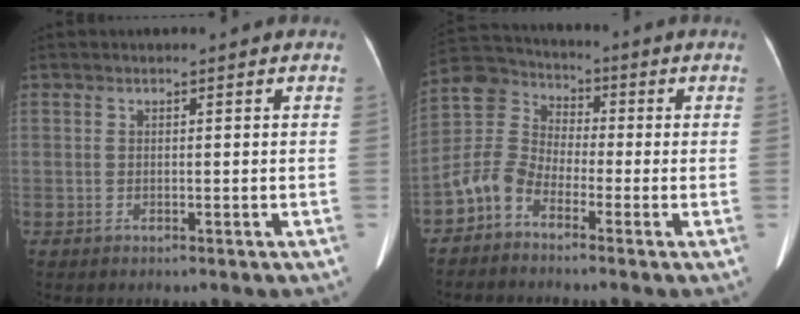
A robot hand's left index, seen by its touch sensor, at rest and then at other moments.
{"total": 6.5, "force": [-3.6, 4.6, 2.8], "torque": [-0.083, 0.017, -0.085]}